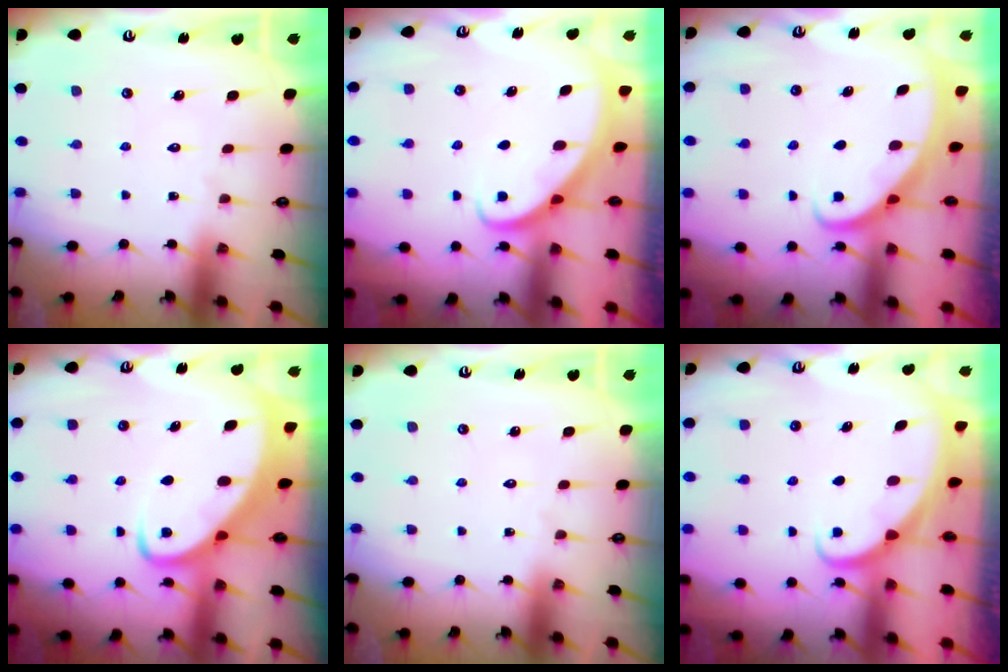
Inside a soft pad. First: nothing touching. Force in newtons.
{"total": 2.8, "press": 2.8, "slide": 0.2}
{"total": 2.7, "press": 2.7, "slide": 0.1}
{"total": 3.9, "press": 3.9, "slide": 0.5}
{"total": 0.0}
{"total": 1.9, "press": 1.9, "slide": 0.1}